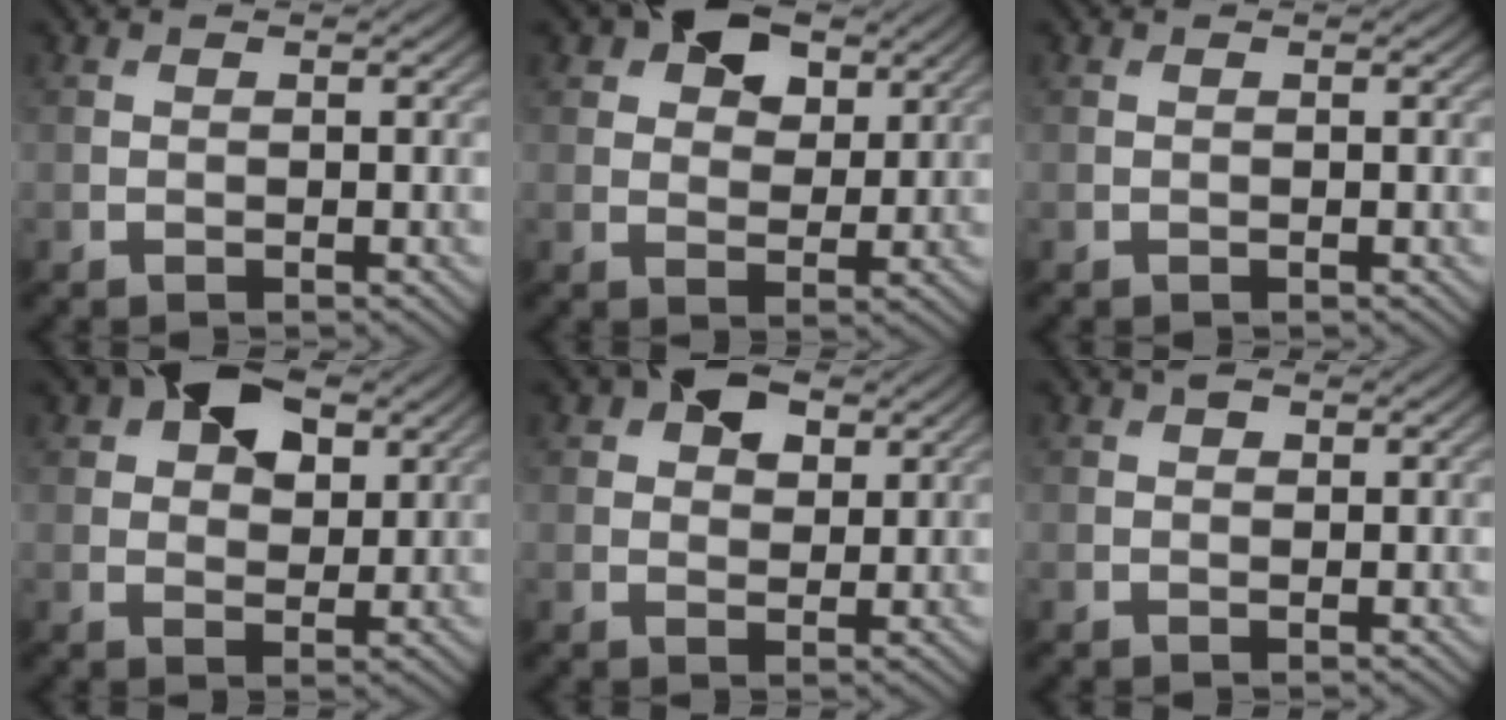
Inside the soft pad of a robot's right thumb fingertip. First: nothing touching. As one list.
[{"total": 7.5, "force": [4.0, 4.6, 4.4], "torque": [-0.078, 0.004, 0.064]}, {"total": 0.0}, {"total": 9.1, "force": [4.3, 5.4, 5.9], "torque": [-0.103, 0.012, 0.067]}, {"total": 5.8, "force": [3.0, 3.6, 3.5], "torque": [-0.053, 0.005, 0.046]}, {"total": 1.1, "force": [0.6, 0.7, 0.6], "torque": [-0.009, 0.001, 0.010]}]